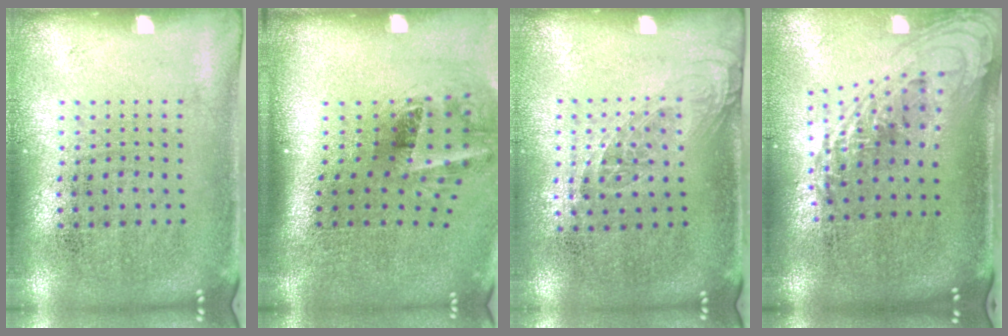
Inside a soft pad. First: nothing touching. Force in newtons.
{"total": 2.0, "press": 1.3, "slide": 1.5}
{"total": 1.1, "press": 0.9, "slide": 0.6}
{"total": 2.2, "press": 1.6, "slide": 1.5}